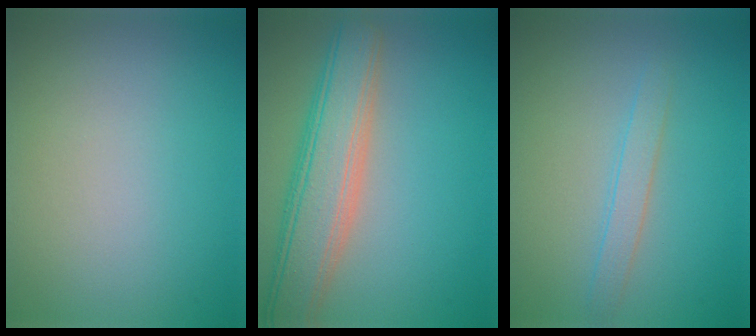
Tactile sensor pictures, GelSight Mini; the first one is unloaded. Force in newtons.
{"total": 6.9, "press": 6.9, "slide": 0.5}
{"total": 1.7, "press": 1.7, "slide": 0.1}